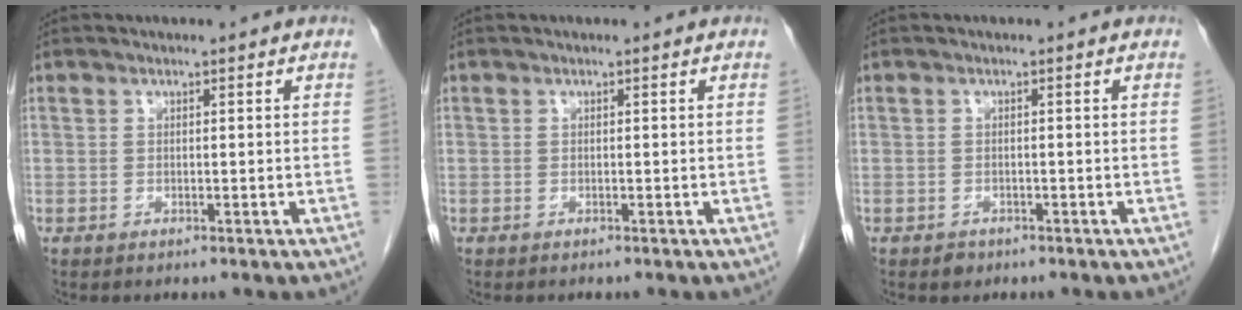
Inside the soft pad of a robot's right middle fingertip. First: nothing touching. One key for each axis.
{"total": 0.0}
{"total": 1.0, "fx": -0.7, "fy": 0.7, "fz": 0.1, "tx": -0.001, "ty": 0.002, "tz": -0.010}